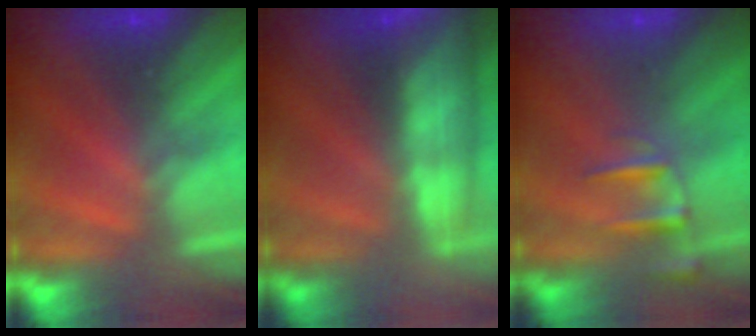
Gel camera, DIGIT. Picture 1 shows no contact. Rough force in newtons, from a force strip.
{"total": 9.6}
{"total": 2.4}